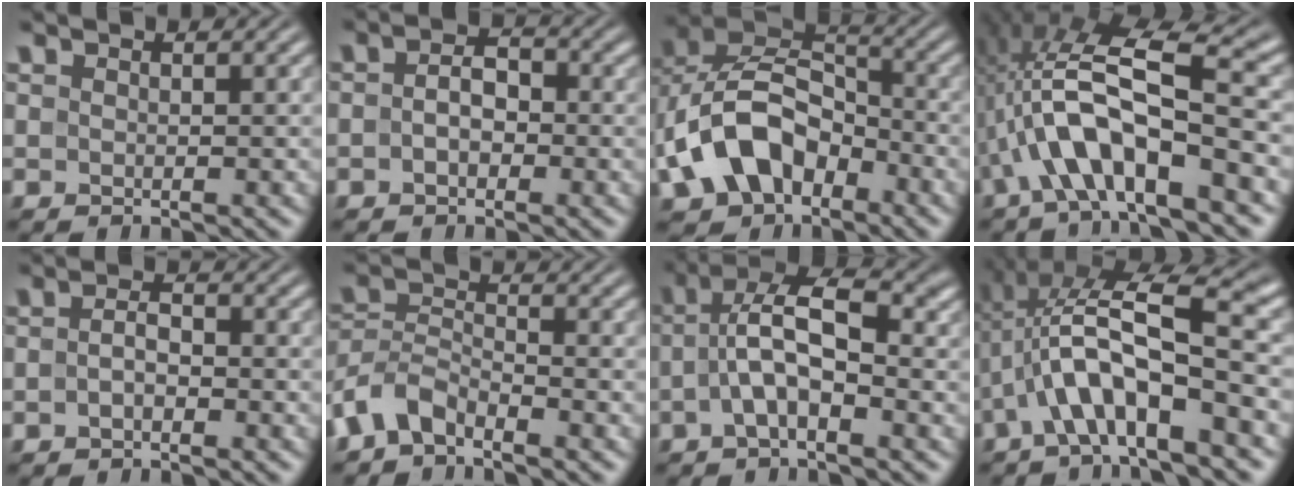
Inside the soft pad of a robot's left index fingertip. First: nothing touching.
{"total": 2.5, "force": [-0.3, 1.6, 1.9], "torque": [-0.037, 0.003, -0.011]}
{"total": 10.1, "force": [-3.3, 7.0, 6.5], "torque": [-0.129, 0.008, -0.074]}
{"total": 9.1, "force": [-1.9, 2.5, 8.6], "torque": [-0.153, 0.022, -0.035]}
{"total": 1.6, "force": [-0.6, 0.6, 1.3], "torque": [-0.029, 0.002, -0.014]}
{"total": 4.1, "force": [-3.1, 1.8, 2.0], "torque": [-0.043, 0.002, -0.075]}
{"total": 6.4, "force": [-0.5, 2.8, 5.7], "torque": [-0.110, 0.021, -0.017]}
{"total": 10.0, "force": [-1.7, 3.1, 9.3], "torque": [-0.171, 0.023, -0.036]}